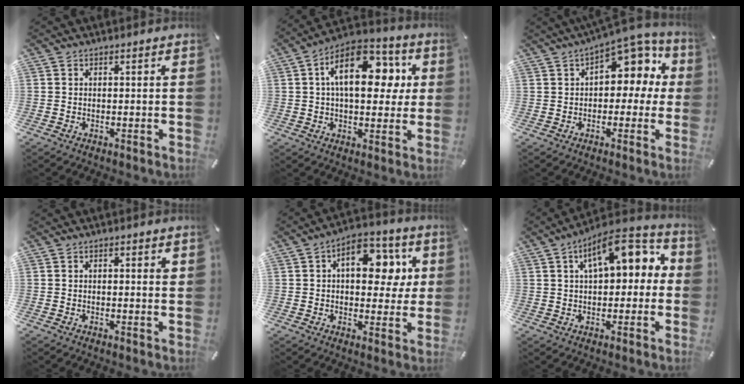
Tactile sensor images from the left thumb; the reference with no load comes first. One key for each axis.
{"total": 16.6, "fx": 4.3, "fy": 9.7, "fz": 12.7, "tx": -0.198, "ty": -0.005, "tz": 0.073}
{"total": 11.0, "fx": 5.4, "fy": 6.1, "fz": 7.3, "tx": -0.094, "ty": -0.041, "tz": 0.090}
{"total": 1.2, "fx": 0.4, "fy": 0.4, "fz": 1.1, "tx": -0.014, "ty": -0.002, "tz": 0.005}
{"total": 13.0, "fx": 3.4, "fy": 8.0, "fz": 9.7, "tx": -0.131, "ty": -0.003, "tz": 0.055}
{"total": 13.3, "fx": 4.7, "fy": 6.9, "fz": 10.4, "tx": -0.155, "ty": -0.007, "tz": 0.078}